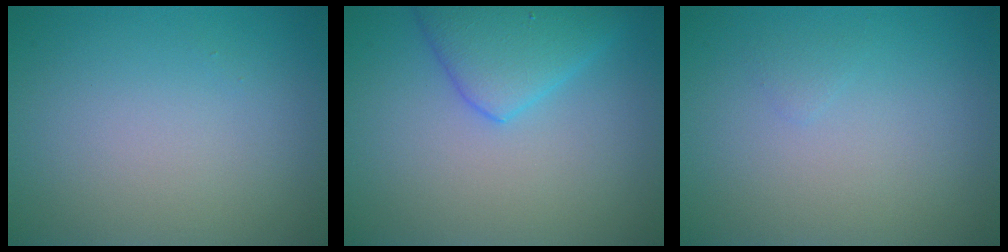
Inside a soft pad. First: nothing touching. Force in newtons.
{"total": 4.4, "press": 4.4, "slide": 0.3}
{"total": 0.5, "press": 0.5, "slide": 0.1}